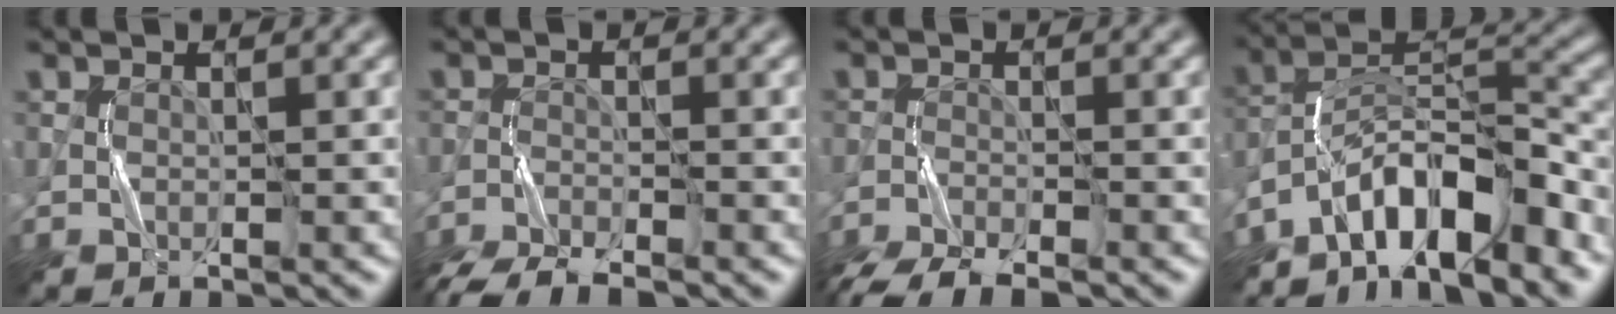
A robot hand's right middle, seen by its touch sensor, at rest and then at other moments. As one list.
[{"total": 6.5, "force": [-5.9, 1.3, 2.3], "torque": [-0.046, -0.027, -0.106]}, {"total": 5.9, "force": [-5.2, 1.3, 2.4], "torque": [-0.046, -0.028, -0.097]}, {"total": 9.4, "force": [-6.7, 3.1, 5.8], "torque": [-0.084, 0.012, -0.126]}]